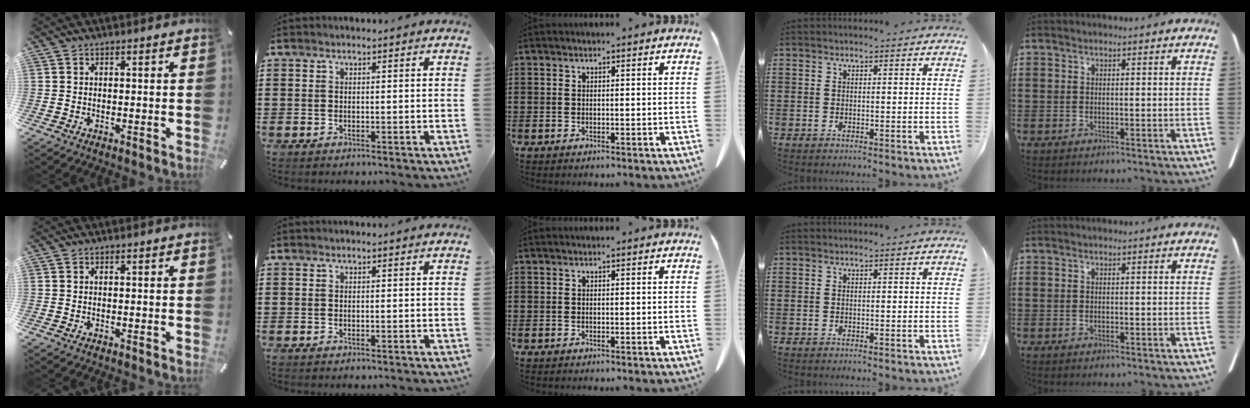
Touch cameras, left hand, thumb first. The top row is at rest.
{}